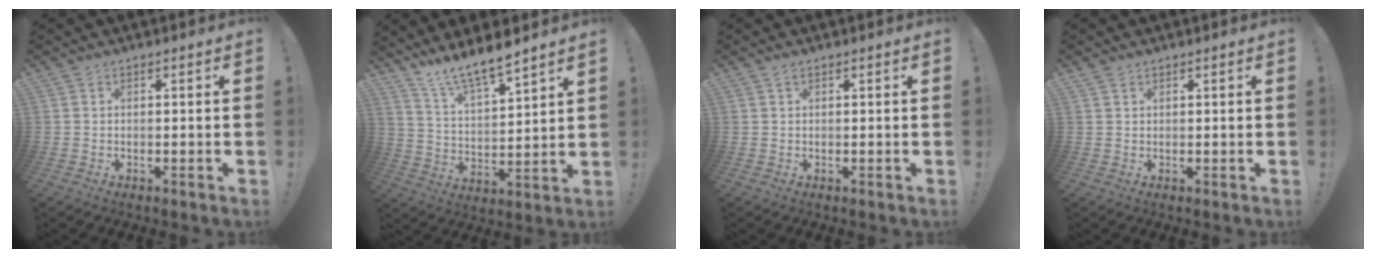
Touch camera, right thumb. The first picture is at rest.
{"total": 10.2, "force": [9.4, 0.7, 3.9], "torque": [-0.081, -0.078, 0.168]}
{"total": 0.8, "force": [0.5, 0.3, 0.5], "torque": [-0.008, 0.000, 0.009]}
{"total": 1.5, "force": [1.3, 0.9, 0.1], "torque": [0.000, -0.007, 0.024]}